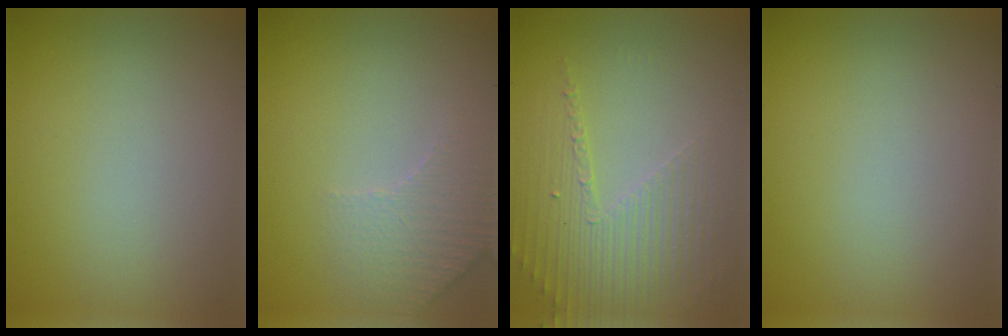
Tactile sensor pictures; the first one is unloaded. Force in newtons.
{"total": 2.8, "press": 2.7, "slide": 0.8}
{"total": 5.2, "press": 3.2, "slide": 4.1}
{"total": 0.0}